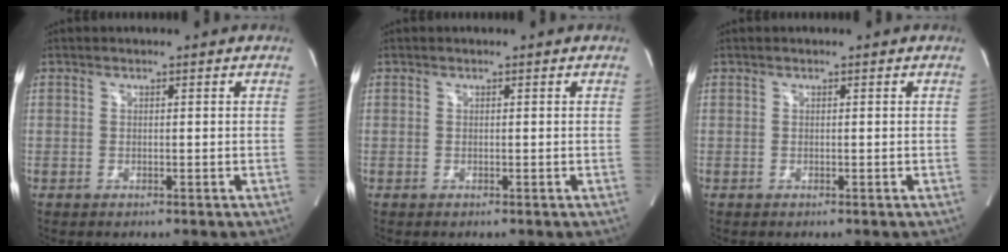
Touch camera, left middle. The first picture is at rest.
{"total": 0.0}
{"total": 0.0}